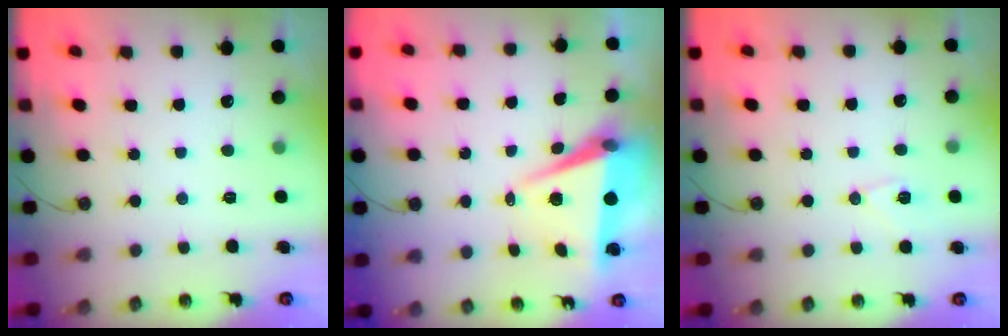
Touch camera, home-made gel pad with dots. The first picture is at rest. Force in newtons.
{"total": 7.4, "press": 6.0, "slide": 4.3}
{"total": 7.2, "press": 7.2, "slide": 0.1}